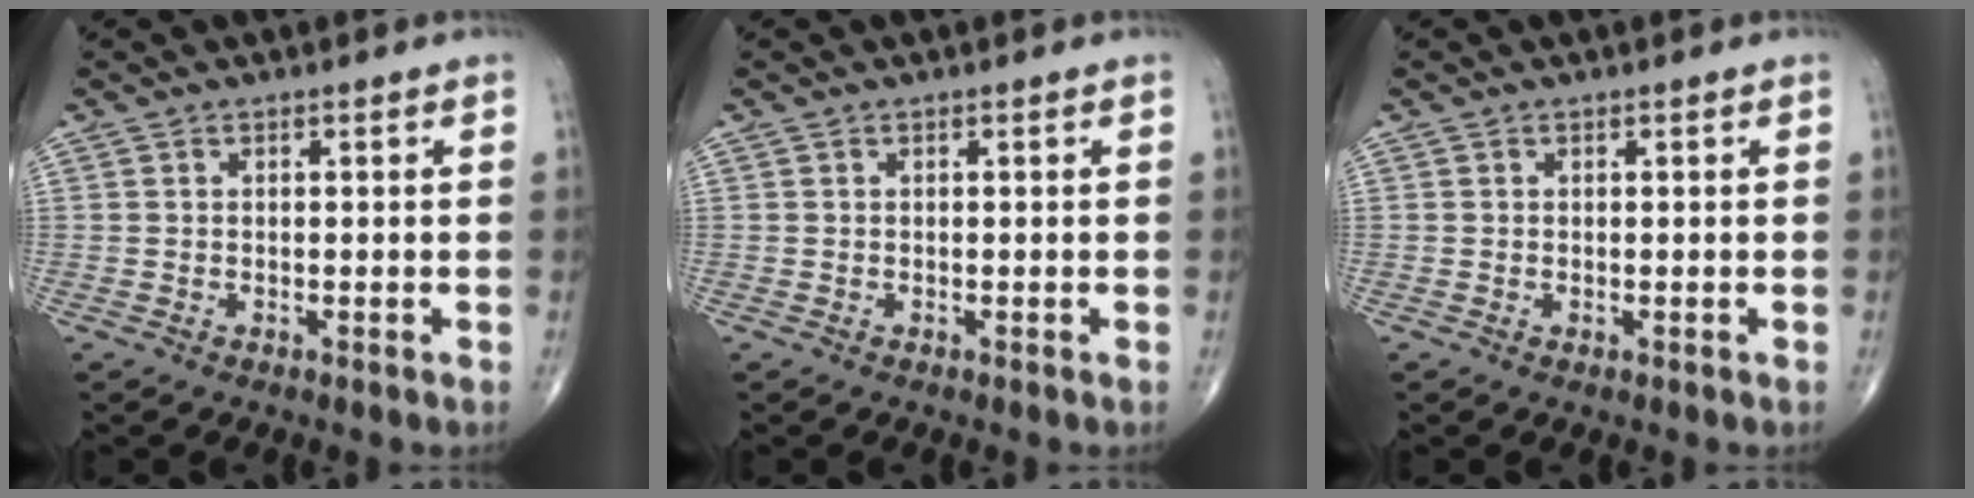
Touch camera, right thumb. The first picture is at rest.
{"total": 0.0}
{"total": 0.0}